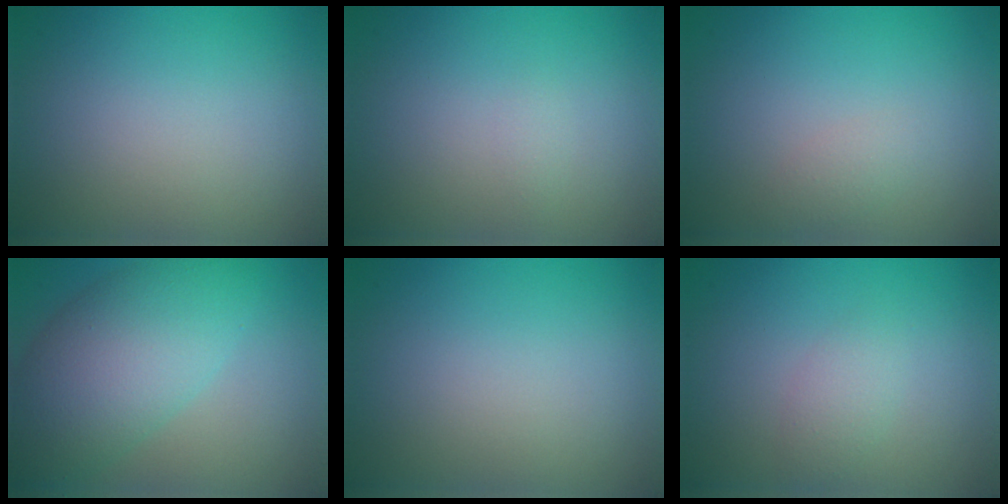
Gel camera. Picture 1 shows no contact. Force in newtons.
{"total": 0.5, "press": 0.5, "slide": 0.1}
{"total": 1.1, "press": 1.1, "slide": 0.0}
{"total": 8.1, "press": 8.1, "slide": 0.1}
{"total": 0.0}
{"total": 1.6, "press": 1.6, "slide": 0.0}